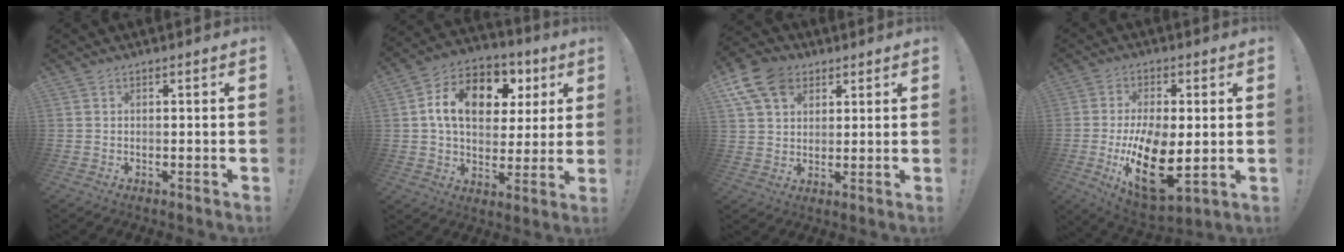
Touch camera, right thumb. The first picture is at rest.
{"total": 15.9, "force": [5.0, 10.9, 10.5], "torque": [-0.160, -0.013, 0.090]}
{"total": 12.8, "force": [6.4, 8.9, 6.6], "torque": [-0.118, -0.022, 0.126]}
{"total": 18.6, "force": [-2.8, 9.9, 15.5], "torque": [-0.271, -0.008, -0.033]}